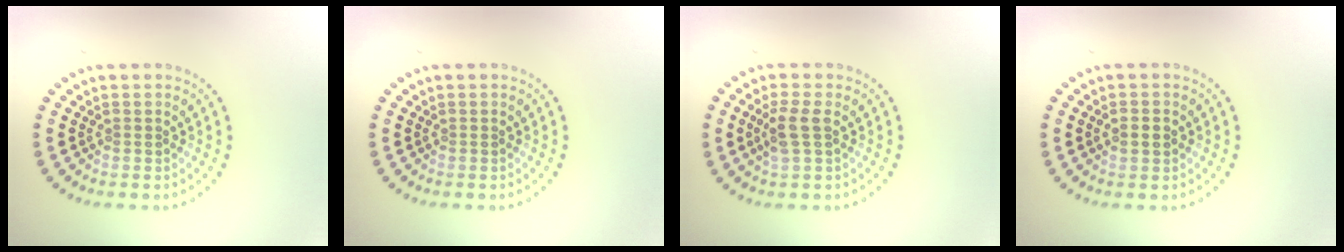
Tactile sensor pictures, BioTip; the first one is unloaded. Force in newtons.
{"total": 0.0}
{"total": 2.4, "press": 2.1, "slide": 1.0}
{"total": 2.1, "press": 2.1, "slide": 0.2}